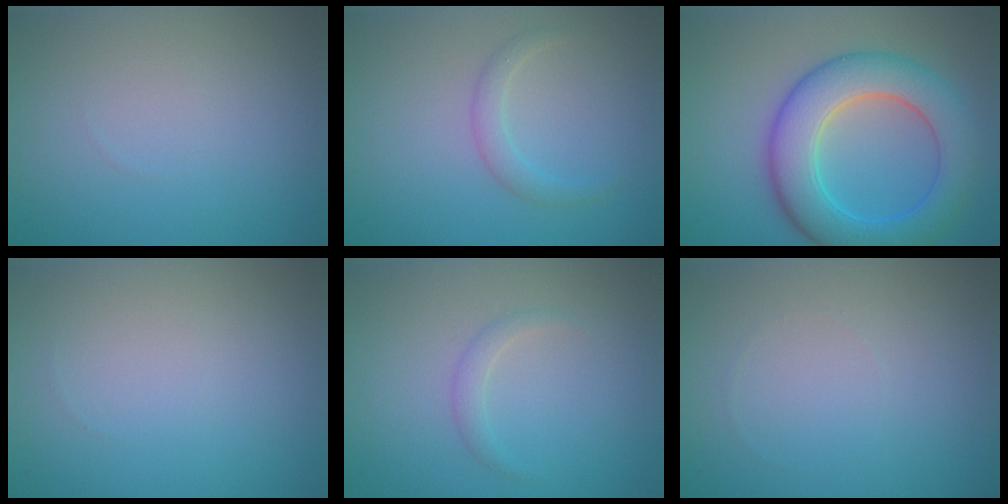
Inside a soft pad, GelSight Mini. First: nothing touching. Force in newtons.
{"total": 1.5, "press": 1.5, "slide": 0.1}
{"total": 8.1, "press": 8.1, "slide": 0.2}
{"total": 0.0}
{"total": 1.1, "press": 1.1, "slide": 0.1}
{"total": 0.0}